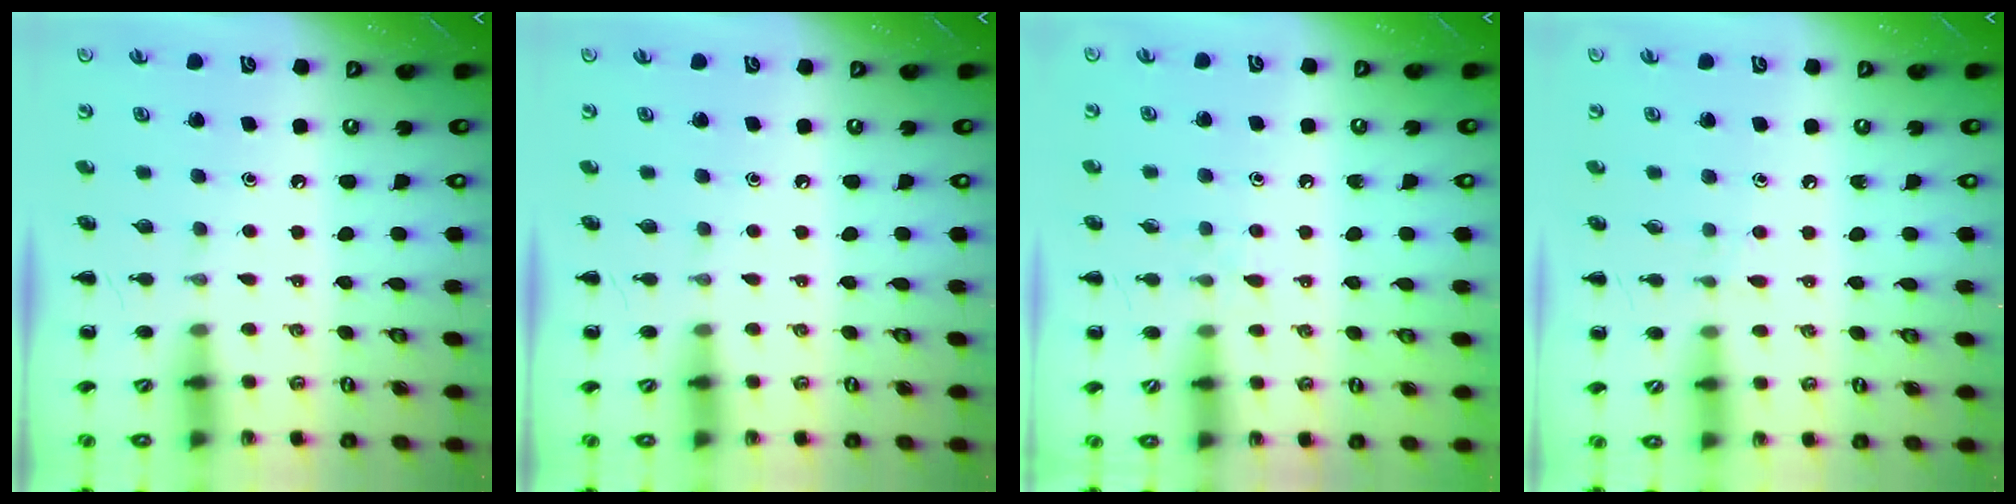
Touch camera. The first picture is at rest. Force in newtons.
{"total": 0.0}
{"total": 4.9, "press": 4.4, "slide": 1.9}
{"total": 4.1, "press": 3.7, "slide": 1.7}